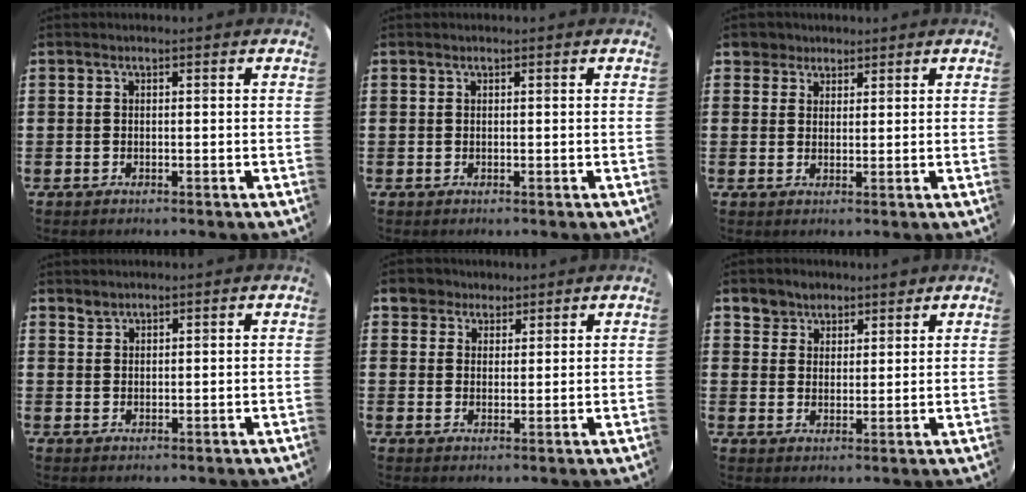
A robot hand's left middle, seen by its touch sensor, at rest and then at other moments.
{"total": 0.0}
{"total": 3.1, "force": [2.5, 1.8, 0.0], "torque": [-0.003, 0.006, 0.046]}
{"total": 1.3, "force": [1.3, 0.3, -0.2], "torque": [0.003, 0.001, 0.025]}
{"total": 3.9, "force": [3.3, 2.1, 0.1], "torque": [-0.009, 0.002, 0.061]}
{"total": 4.4, "force": [3.7, 2.4, -0.1], "torque": [-0.013, 0.000, 0.070]}